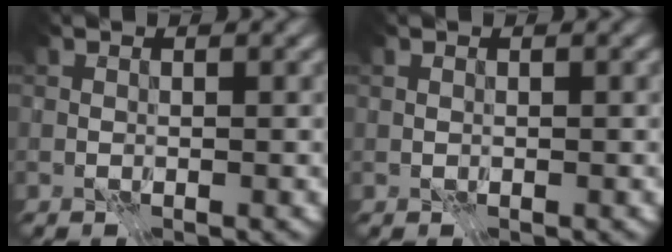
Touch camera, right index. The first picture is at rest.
{"total": 0.0}